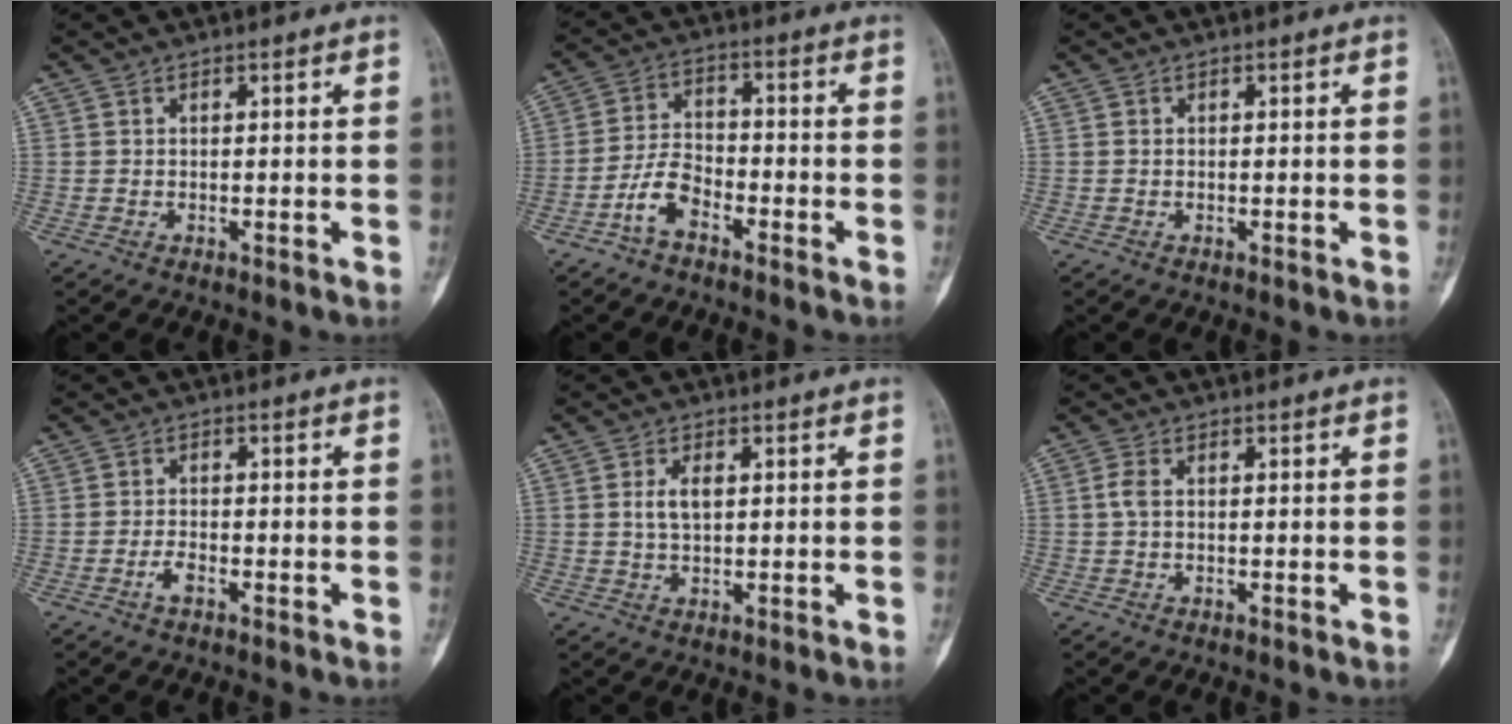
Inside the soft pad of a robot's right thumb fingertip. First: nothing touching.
{"total": 6.2, "force": [-3.8, 3.1, 3.8], "torque": [-0.070, 0.032, -0.079]}
{"total": 0.0}
{"total": 2.2, "force": [-1.3, 0.9, 1.5], "torque": [-0.031, 0.008, -0.028]}
{"total": 3.5, "force": [0.7, 1.7, 2.9], "torque": [-0.058, 0.001, 0.013]}
{"total": 2.1, "force": [0.2, 1.1, 1.8], "torque": [-0.045, 0.006, 0.003]}